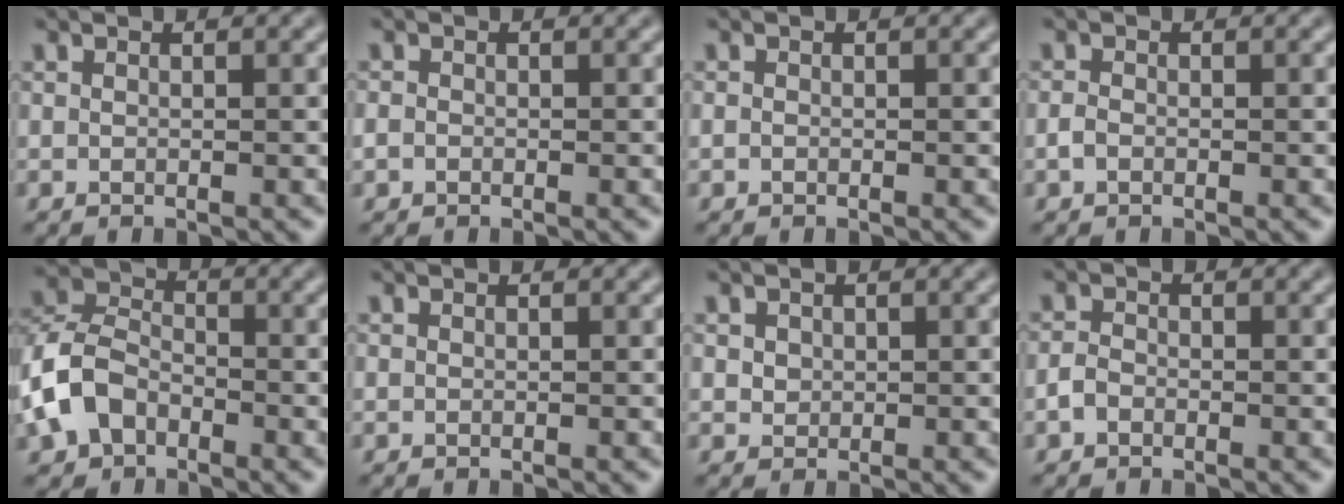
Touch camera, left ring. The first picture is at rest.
{"total": 0.7, "force": [-0.3, 0.5, 0.2], "torque": [-0.003, -0.003, -0.007]}
{"total": 0.0}
{"total": 0.8, "force": [-0.4, 0.5, 0.5], "torque": [-0.011, 0.000, -0.010]}
{"total": 6.3, "force": [-2.4, 4.4, 3.7], "torque": [-0.087, 0.007, -0.059]}
{"total": 0.0}
{"total": 0.9, "force": [0.3, 0.8, 0.2], "torque": [-0.001, -0.004, 0.010]}
{"total": 1.2, "force": [-0.7, 0.8, 0.5], "torque": [-0.009, 0.003, -0.017]}